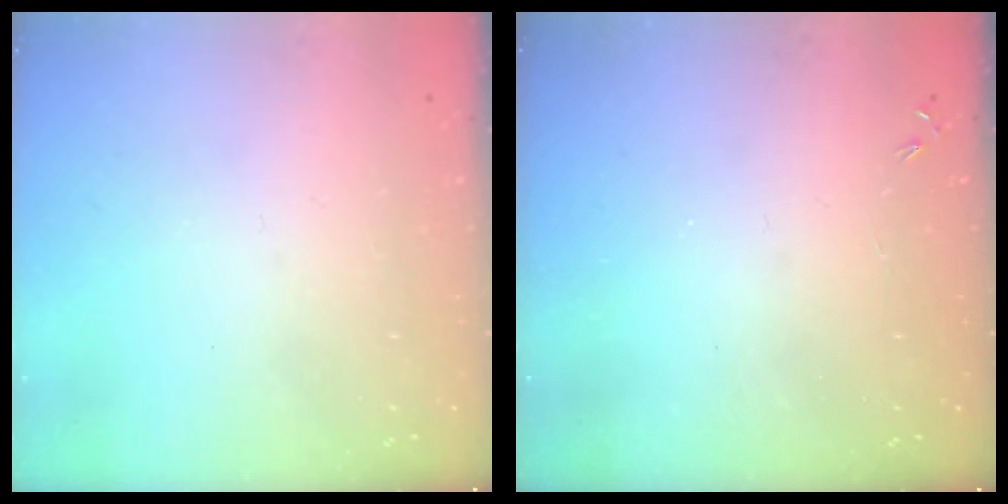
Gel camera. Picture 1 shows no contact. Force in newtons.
{"total": 0.0}